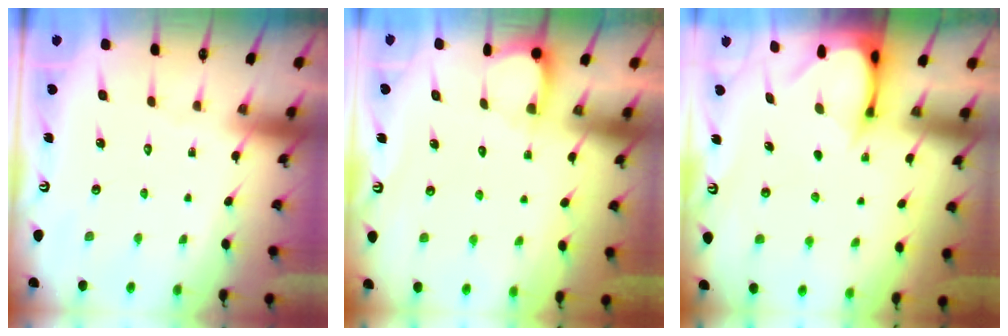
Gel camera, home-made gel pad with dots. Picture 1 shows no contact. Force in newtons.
{"total": 1.9, "press": 1.9, "slide": 0.2}
{"total": 3.3, "press": 3.3, "slide": 0.3}